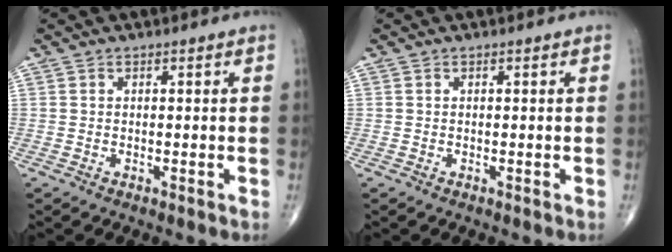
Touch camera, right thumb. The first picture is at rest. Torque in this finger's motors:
{"motor_torque": [-0.07, 0.05, -0.03, 0.01, 0.02]}